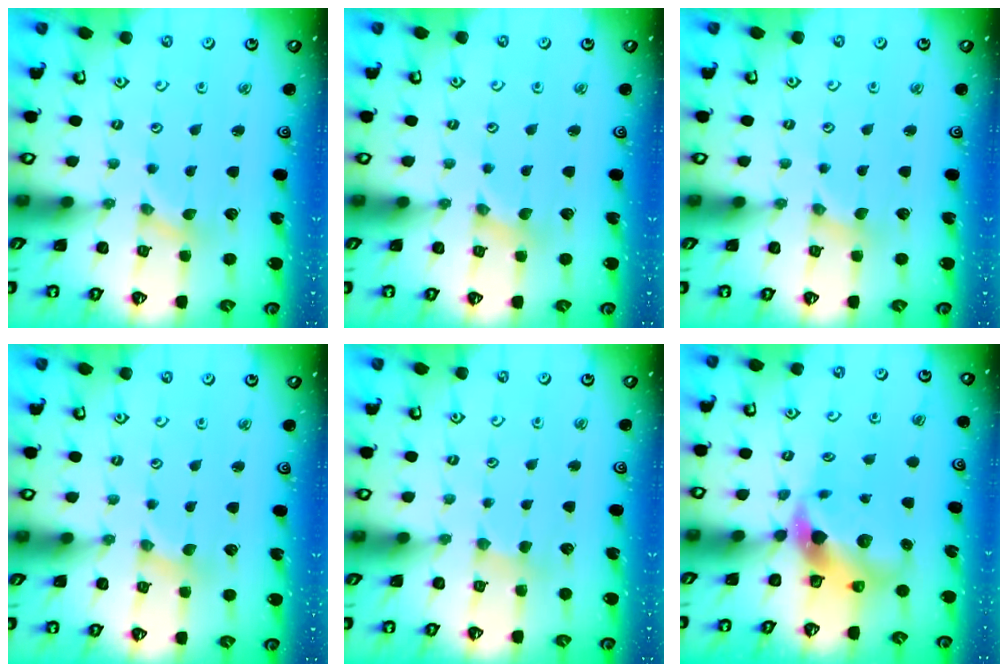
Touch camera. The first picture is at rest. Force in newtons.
{"total": 0.0}
{"total": 0.0}
{"total": 0.0}
{"total": 2.3, "press": 2.3, "slide": 0.4}
{"total": 9.1, "press": 9.0, "slide": 1.2}